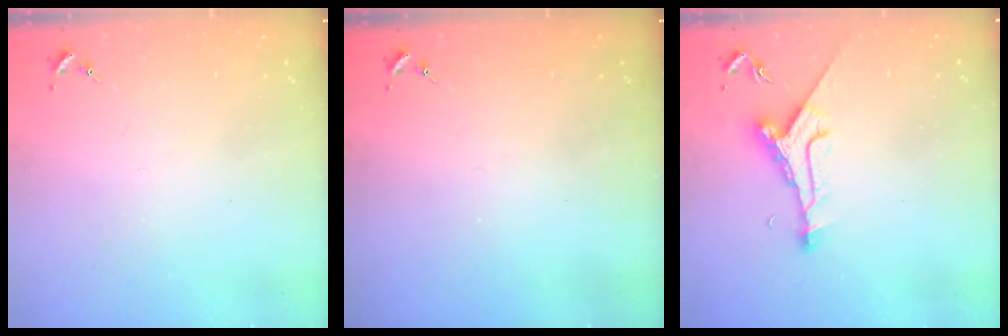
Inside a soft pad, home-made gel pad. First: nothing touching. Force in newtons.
{"total": 0.0}
{"total": 8.8, "press": 8.7, "slide": 0.5}